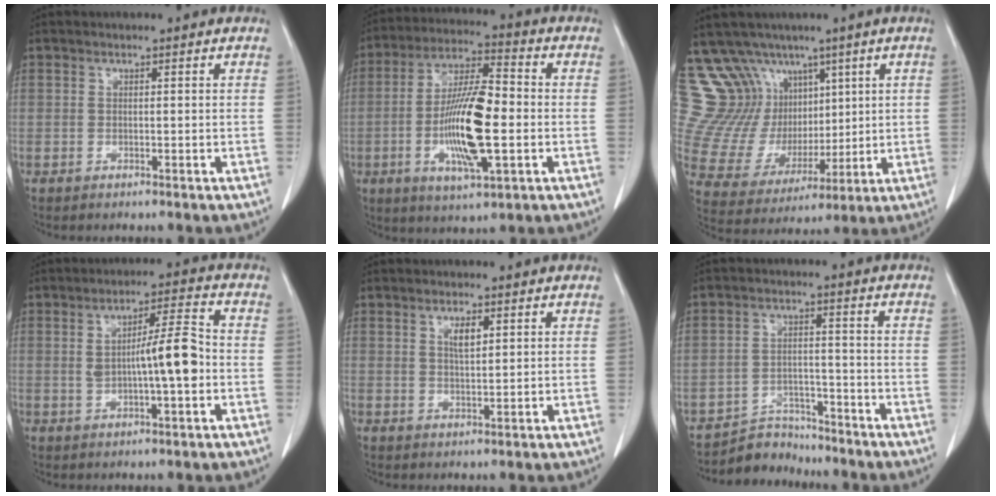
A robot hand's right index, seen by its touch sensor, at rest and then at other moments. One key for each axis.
{"total": 14.2, "fx": -2.6, "fy": 2.9, "fz": 13.6, "tx": -0.259, "ty": -0.003, "tz": -0.047}
{"total": 12.7, "fx": 8.1, "fy": 9.3, "fz": 3.1, "tx": -0.073, "ty": 0.048, "tz": 0.172}
{"total": 8.2, "fx": -0.6, "fy": 1.0, "fz": 8.1, "tx": -0.132, "ty": 0.012, "tz": -0.010}
{"total": 2.6, "fx": 1.2, "fy": 0.7, "fz": 2.2, "tx": -0.040, "ty": -0.001, "tz": 0.021}
{"total": 5.2, "fx": -4.8, "fy": 1.6, "fz": -1.1, "tx": 0.023, "ty": 0.014, "tz": -0.082}